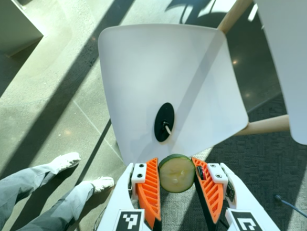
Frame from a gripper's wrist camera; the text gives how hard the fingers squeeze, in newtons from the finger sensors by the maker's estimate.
{"total": 8.8, "left": 8.8, "right": 8.8}